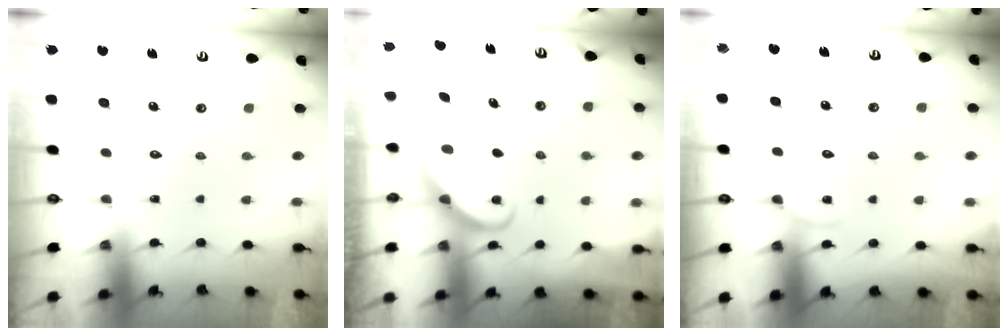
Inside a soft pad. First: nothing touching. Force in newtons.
{"total": 2.2, "press": 2.2, "slide": 0.4}
{"total": 2.3, "press": 2.3, "slide": 0.3}